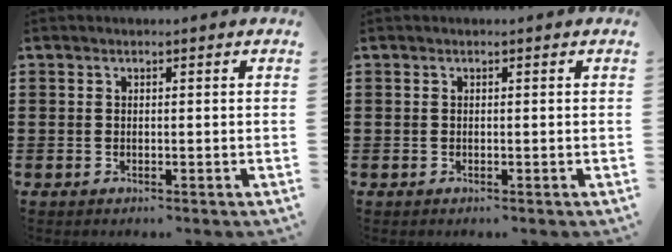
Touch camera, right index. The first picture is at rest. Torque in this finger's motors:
{"motor_torque": [0.00, 0.00, 0.00, 0.00]}